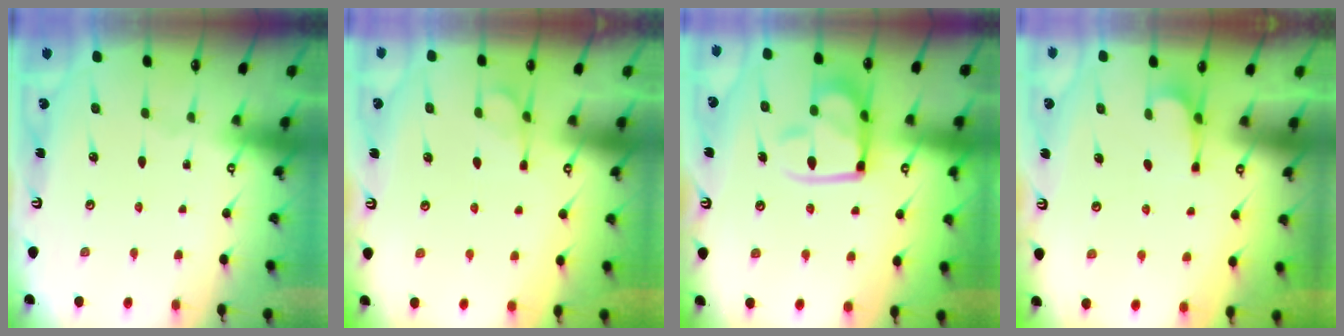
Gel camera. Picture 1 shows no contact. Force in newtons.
{"total": 5.2, "press": 5.0, "slide": 1.5}
{"total": 13.3, "press": 13.2, "slide": 1.7}
{"total": 2.1, "press": 1.9, "slide": 0.8}